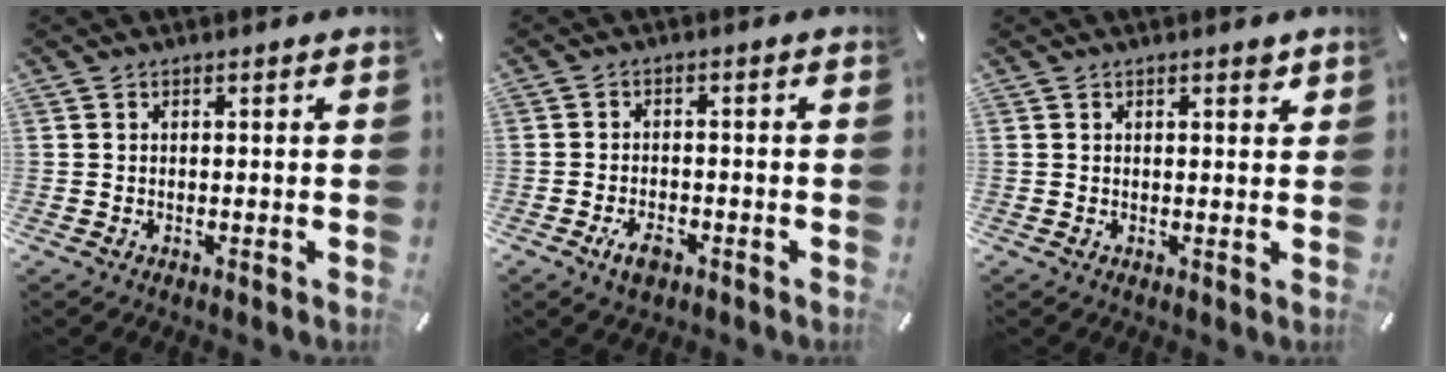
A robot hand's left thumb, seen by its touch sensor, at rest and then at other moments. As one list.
[{"total": 4.3, "force": [-2.2, 2.4, 2.8], "torque": [-0.058, 0.008, -0.042]}, {"total": 1.7, "force": [0.8, 0.9, 1.2], "torque": [-0.010, -0.002, 0.010]}]